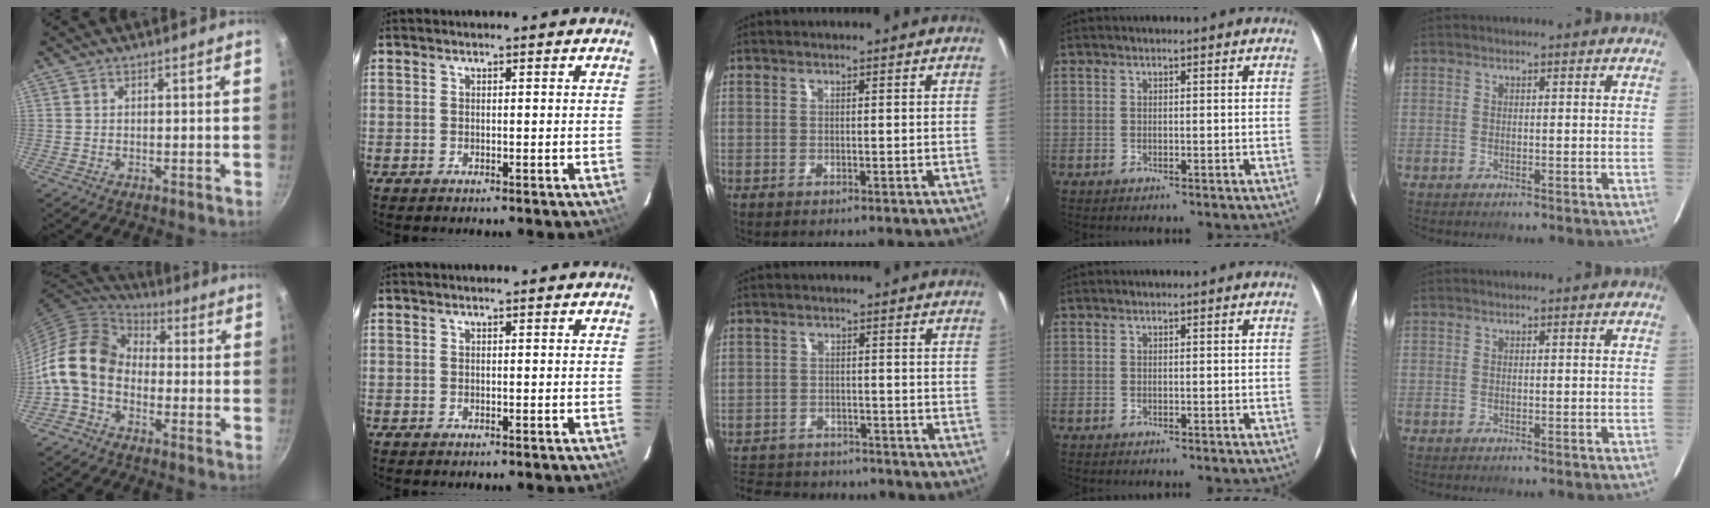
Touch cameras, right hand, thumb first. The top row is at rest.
{"thumb": {"total": 13.1, "force": [-2.9, 9.5, 8.6], "torque": [-0.142, 0.048, -0.079]}, "middle": {"total": 12.3, "force": [-10.0, 6.1, 3.6], "torque": [-0.103, 0.025, -0.145]}}